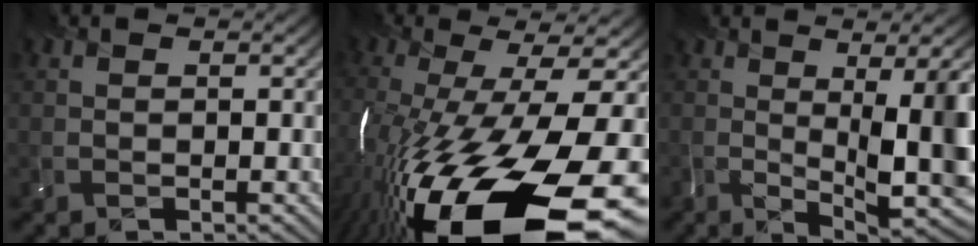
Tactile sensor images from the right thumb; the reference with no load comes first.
{"total": 21.5, "force": [-9.7, 7.2, 17.8], "torque": [-0.346, -0.068, -0.133]}
{"total": 10.7, "force": [-1.4, 2.9, 10.2], "torque": [-0.111, 0.002, -0.018]}